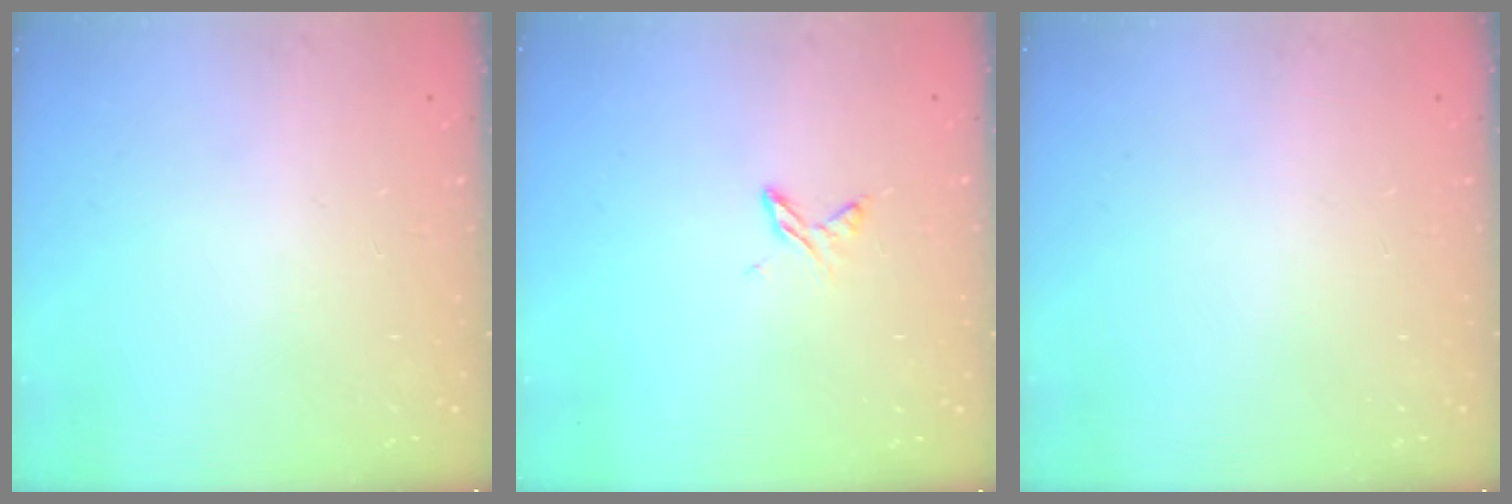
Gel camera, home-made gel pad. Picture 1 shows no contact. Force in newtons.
{"total": 4.0, "press": 3.9, "slide": 0.6}
{"total": 0.0}